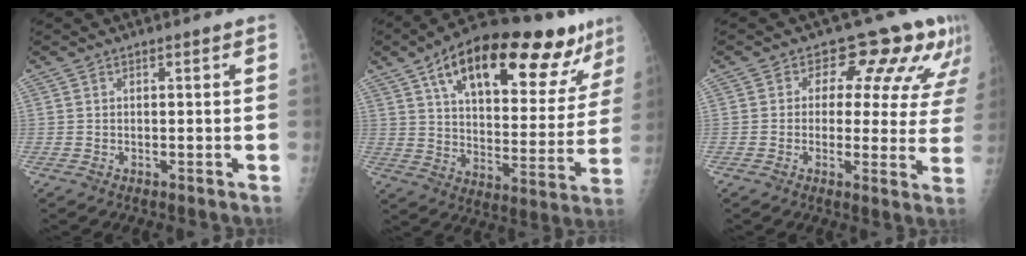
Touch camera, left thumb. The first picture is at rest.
{"total": 27.3, "force": [16.2, 10.4, 19.4], "torque": [-0.253, -0.017, 0.248]}
{"total": 11.9, "force": [7.3, 6.9, 6.4], "torque": [-0.028, -0.029, 0.065]}